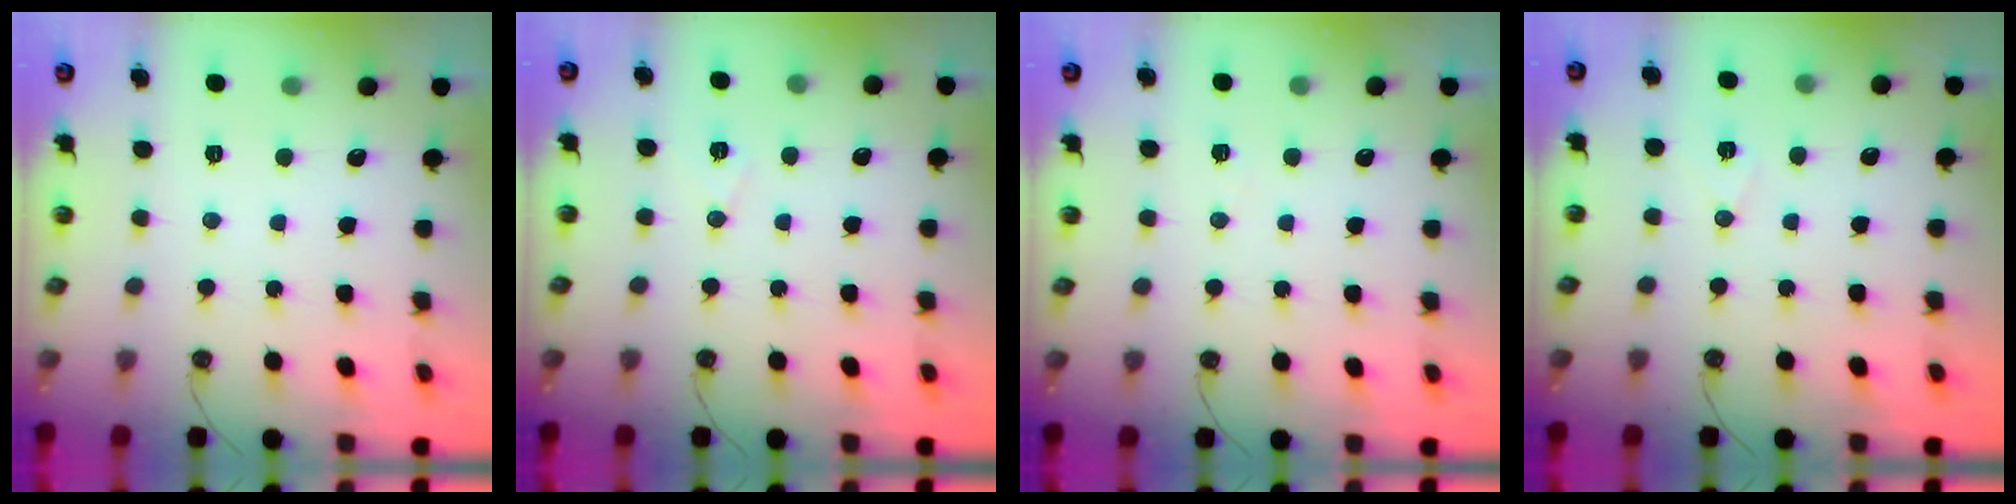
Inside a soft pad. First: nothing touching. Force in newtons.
{"total": 6.5, "press": 4.6, "slide": 4.6}
{"total": 4.2, "press": 3.8, "slide": 1.7}
{"total": 7.3, "press": 5.8, "slide": 4.4}